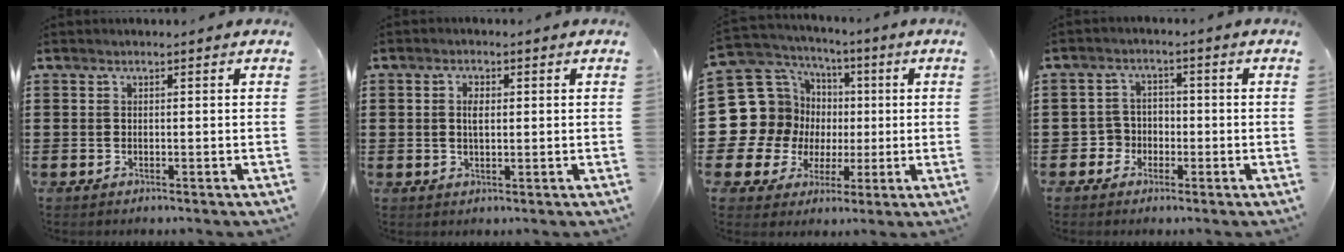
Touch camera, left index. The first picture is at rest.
{"total": 2.2, "force": [0.5, 1.1, 1.9], "torque": [-0.040, 0.008, 0.007]}
{"total": 14.2, "force": [-0.7, 13.6, 4.1], "torque": [-0.157, -0.018, 0.007]}
{"total": 3.3, "force": [-1.4, 2.9, 0.9], "torque": [-0.028, 0.007, -0.032]}